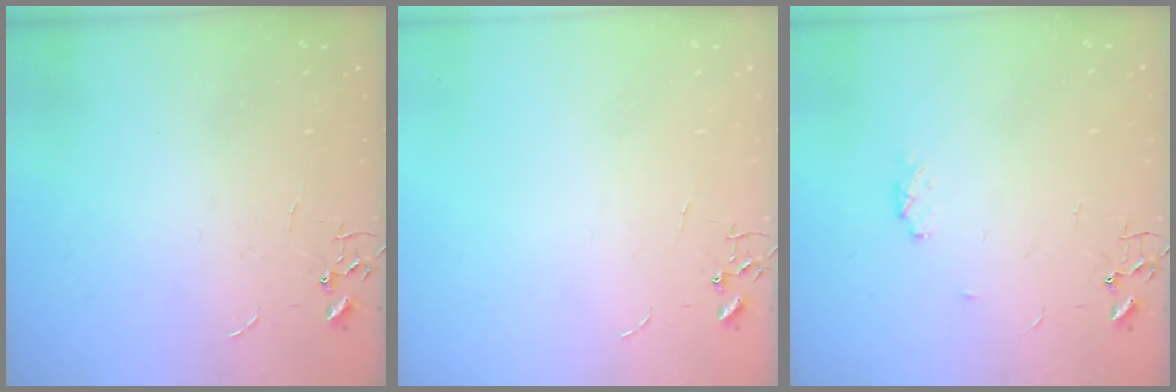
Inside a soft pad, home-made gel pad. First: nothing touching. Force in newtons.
{"total": 0.0}
{"total": 4.5, "press": 4.5, "slide": 0.9}